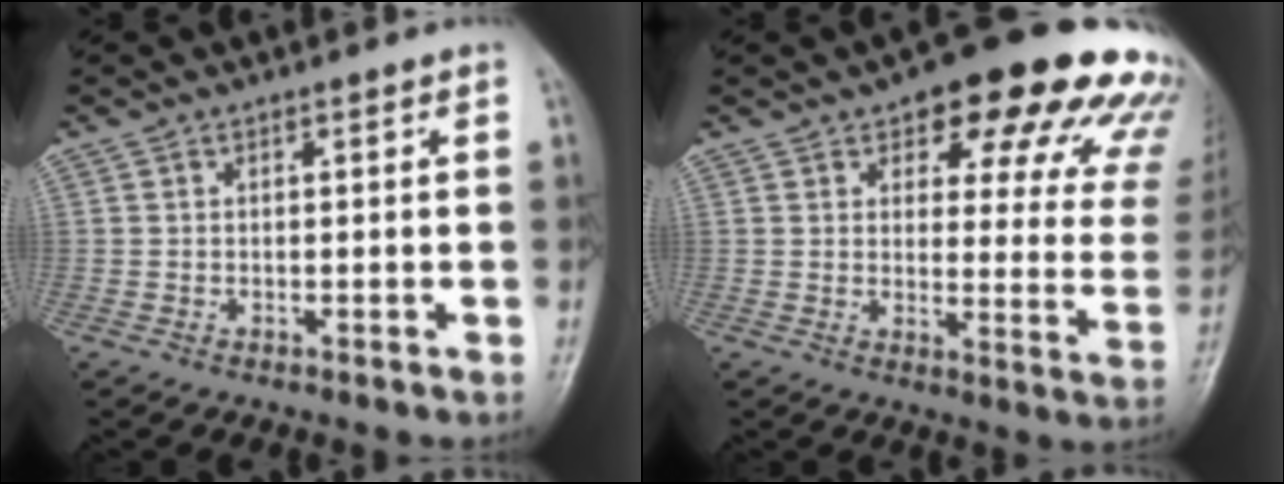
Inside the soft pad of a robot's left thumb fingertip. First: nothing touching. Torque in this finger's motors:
{"motor_torque": [0.81, 0.65, 1.46, -1.31, 0.09]}